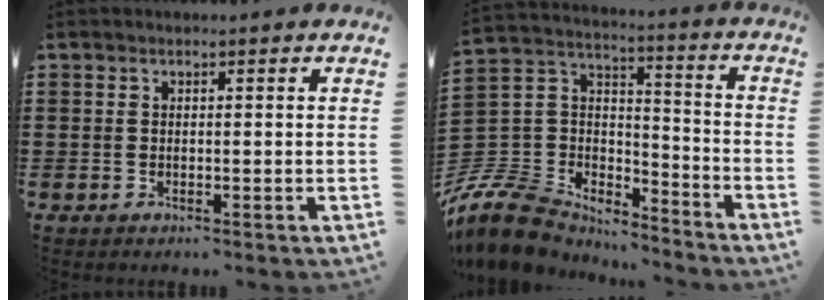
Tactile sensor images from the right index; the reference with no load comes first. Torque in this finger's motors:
{"motor_torque": [-0.99, 0.90, -1.06, -0.21]}